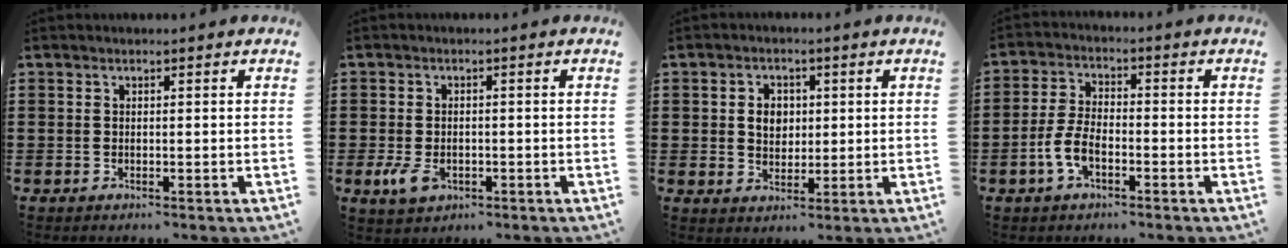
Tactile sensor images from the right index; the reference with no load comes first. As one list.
[{"total": 3.6, "force": [-1.2, 2.3, 2.5], "torque": [-0.067, -0.006, -0.026]}, {"total": 3.9, "force": [0.6, 3.1, 2.2], "torque": [-0.054, 0.013, 0.009]}, {"total": 5.4, "force": [-2.3, 2.6, 4.2], "torque": [-0.106, -0.003, -0.050]}]